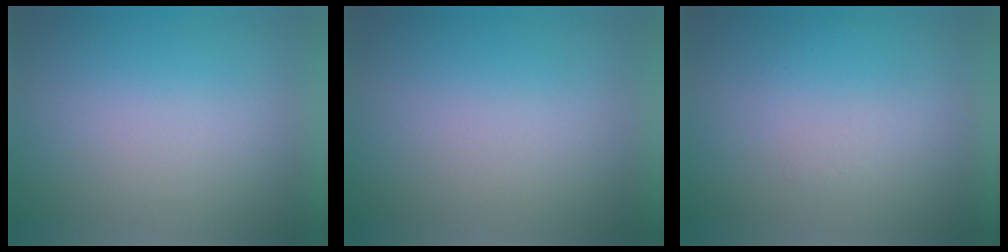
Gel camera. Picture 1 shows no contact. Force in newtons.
{"total": 0.0}
{"total": 1.2}